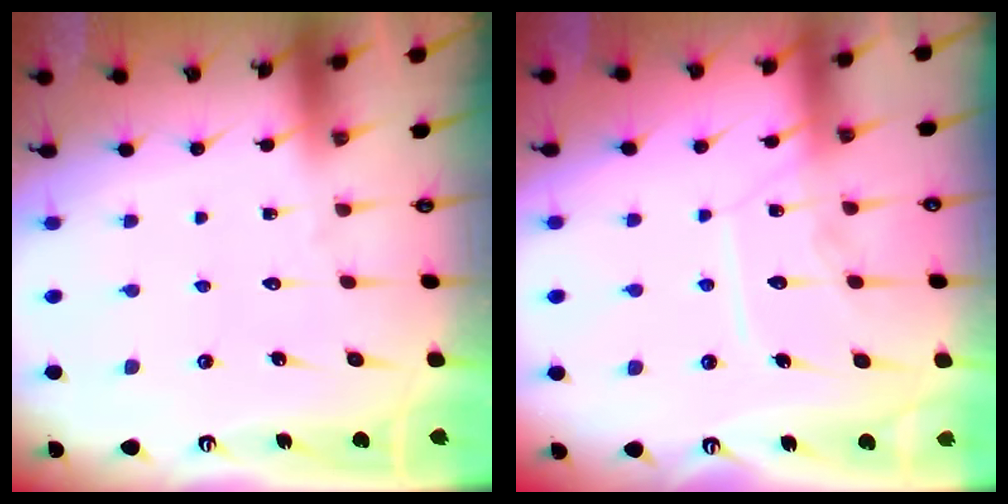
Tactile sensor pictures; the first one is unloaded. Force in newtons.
{"total": 10.2, "press": 10.2, "slide": 1.0}